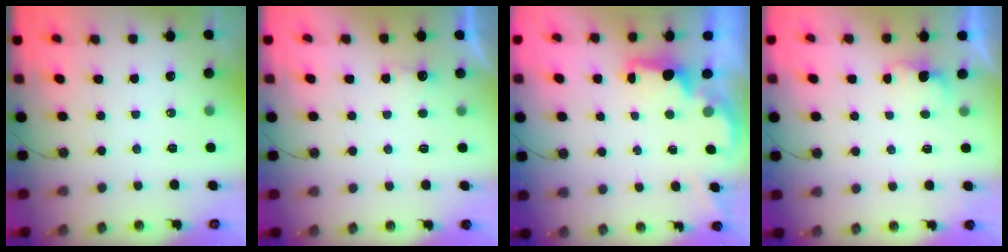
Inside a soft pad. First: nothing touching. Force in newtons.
{"total": 2.1, "press": 1.9, "slide": 0.8}
{"total": 1.6, "press": 1.4, "slide": 0.8}
{"total": 1.8, "press": 1.6, "slide": 0.8}